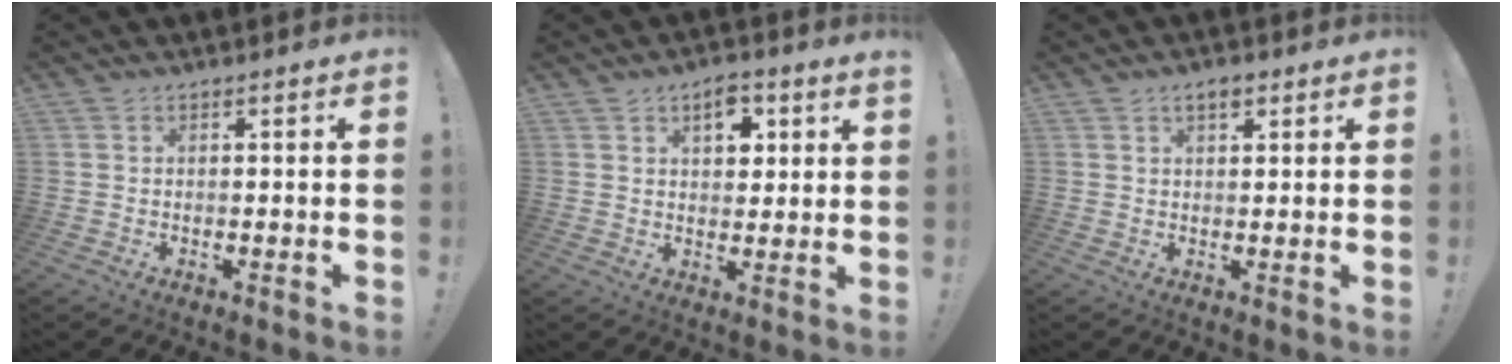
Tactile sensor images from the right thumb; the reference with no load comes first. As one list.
[{"total": 6.3, "force": [3.2, 3.4, 4.2], "torque": [-0.047, -0.014, 0.052]}, {"total": 2.8, "force": [1.6, 1.3, 2.0], "torque": [-0.029, -0.004, 0.026]}]